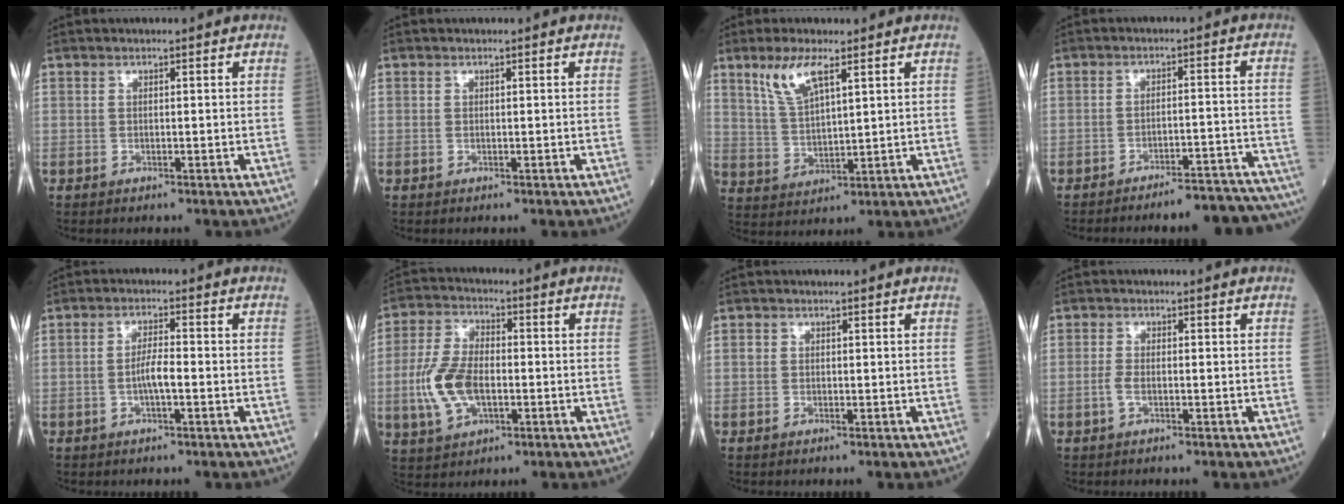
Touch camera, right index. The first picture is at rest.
{"total": 0.0}
{"total": 6.9, "force": [4.2, 1.6, 5.3], "torque": [-0.116, 0.002, 0.089]}
{"total": 13.5, "force": [-12.9, 1.1, 3.8], "torque": [-0.017, 0.025, -0.156]}
{"total": 3.3, "force": [-0.9, 0.4, 3.1], "torque": [-0.060, 0.003, -0.018]}
{"total": 9.9, "force": [-2.0, 5.1, 8.3], "torque": [-0.193, 0.008, -0.038]}
{"total": 0.5, "force": [-0.1, 0.5, 0.1], "torque": [0.001, 0.002, -0.005]}
{"total": 1.7, "force": [-0.7, 0.5, 1.4], "torque": [-0.035, 0.000, -0.016]}